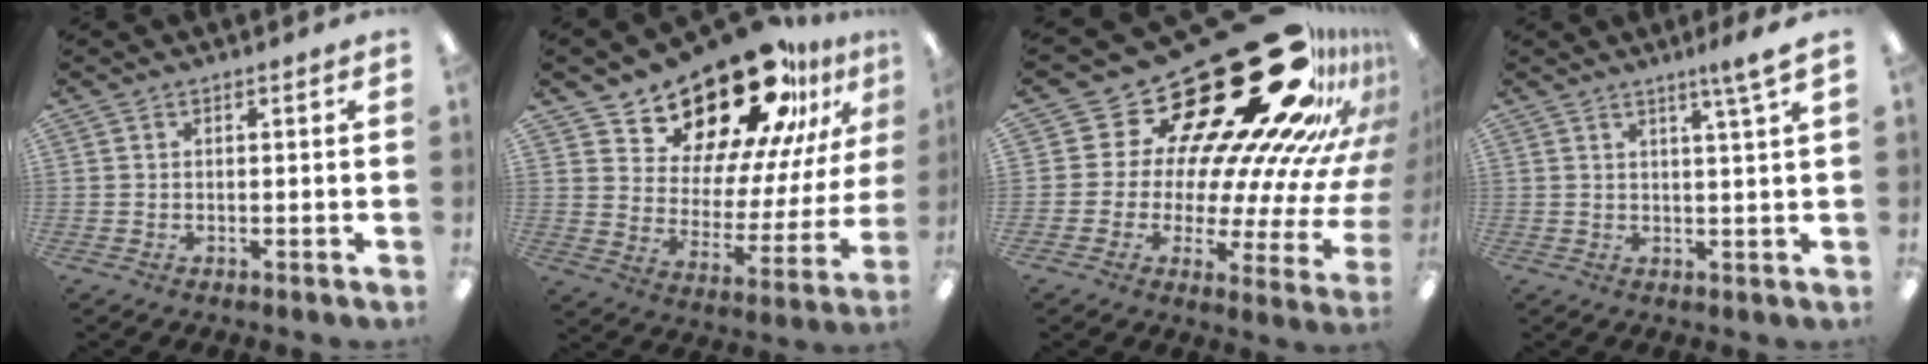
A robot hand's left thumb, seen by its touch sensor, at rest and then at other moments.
{"total": 24.9, "force": [19.9, 9.9, 11.1], "torque": [-0.169, -0.142, 0.341]}
{"total": 36.1, "force": [21.5, 16.0, 24.1], "torque": [-0.291, -0.213, 0.425]}
{"total": 4.1, "force": [3.0, -0.6, 2.8], "torque": [-0.053, -0.011, 0.048]}